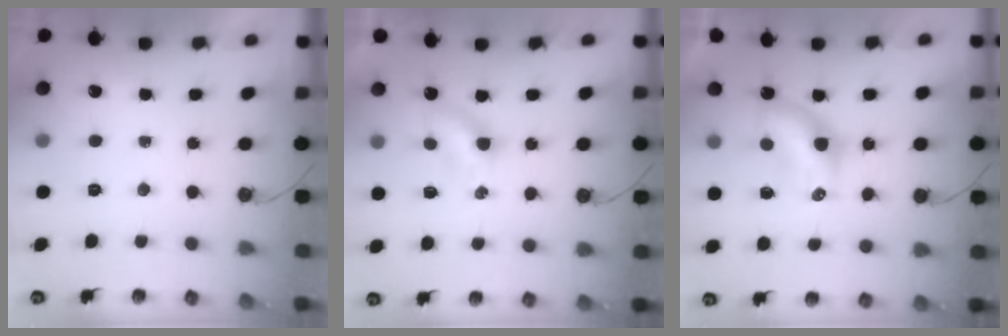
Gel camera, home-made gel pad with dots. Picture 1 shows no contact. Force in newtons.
{"total": 3.7, "press": 3.7, "slide": 0.5}
{"total": 6.5, "press": 6.5, "slide": 0.1}